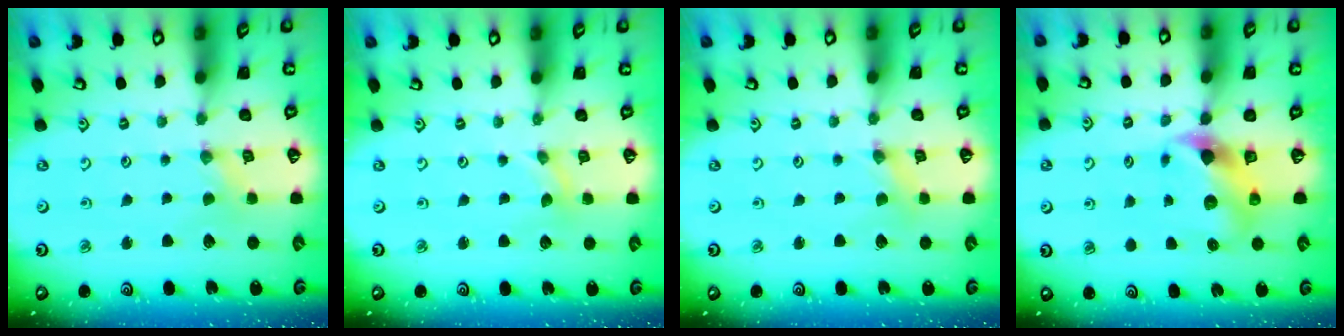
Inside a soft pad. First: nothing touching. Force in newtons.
{"total": 0.0}
{"total": 1.1, "press": 1.1, "slide": 0.1}
{"total": 7.3, "press": 7.3, "slide": 0.9}